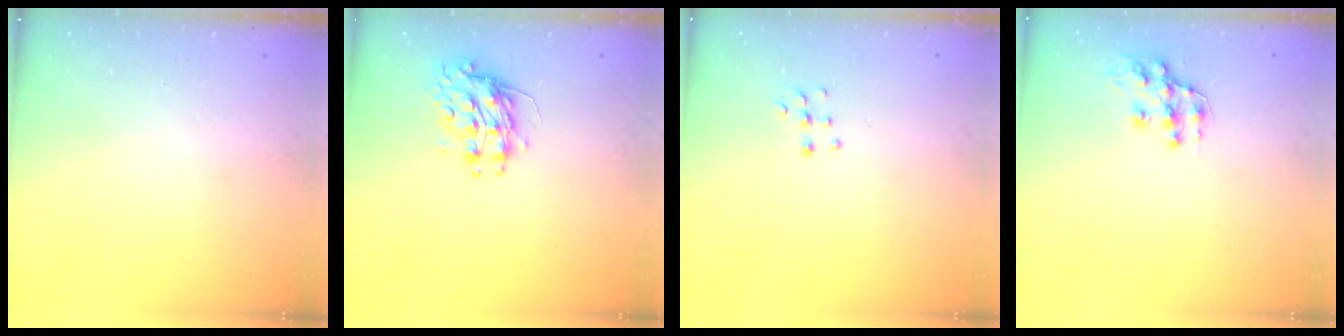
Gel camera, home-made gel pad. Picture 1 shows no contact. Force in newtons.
{"total": 9.2, "press": 9.2, "slide": 0.1}
{"total": 5.8, "press": 5.8, "slide": 0.4}
{"total": 10.7, "press": 10.7, "slide": 0.6}